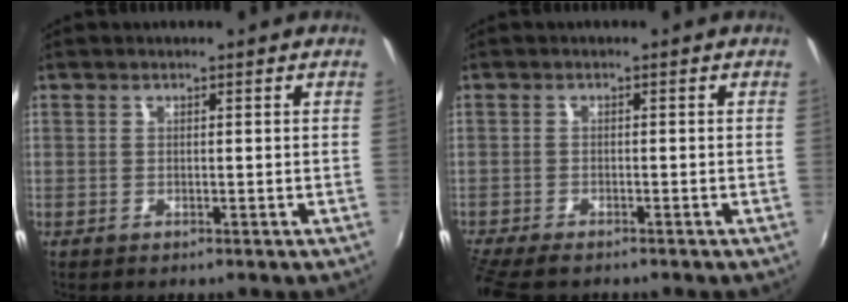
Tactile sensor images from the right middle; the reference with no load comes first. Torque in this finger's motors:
{"motor_torque": [0.71, -0.70, 0.25, 0.09]}